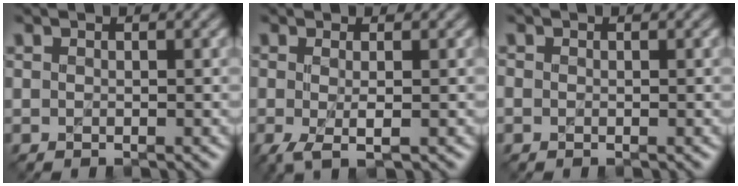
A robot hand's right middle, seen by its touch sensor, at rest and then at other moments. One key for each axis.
{"total": 2.9, "fx": -0.9, "fy": 0.7, "fz": 2.6, "tx": -0.055, "ty": -0.005, "tz": -0.018}
{"total": 0.0}